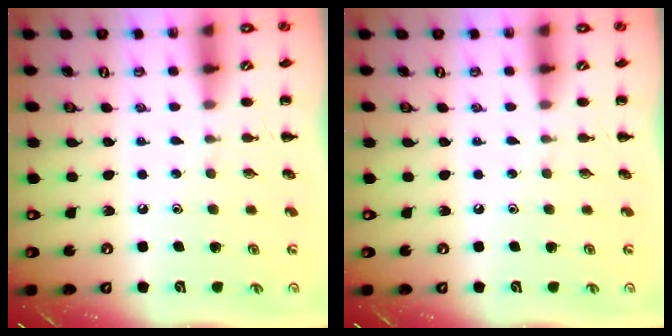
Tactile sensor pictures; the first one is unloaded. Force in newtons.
{"total": 0.0}